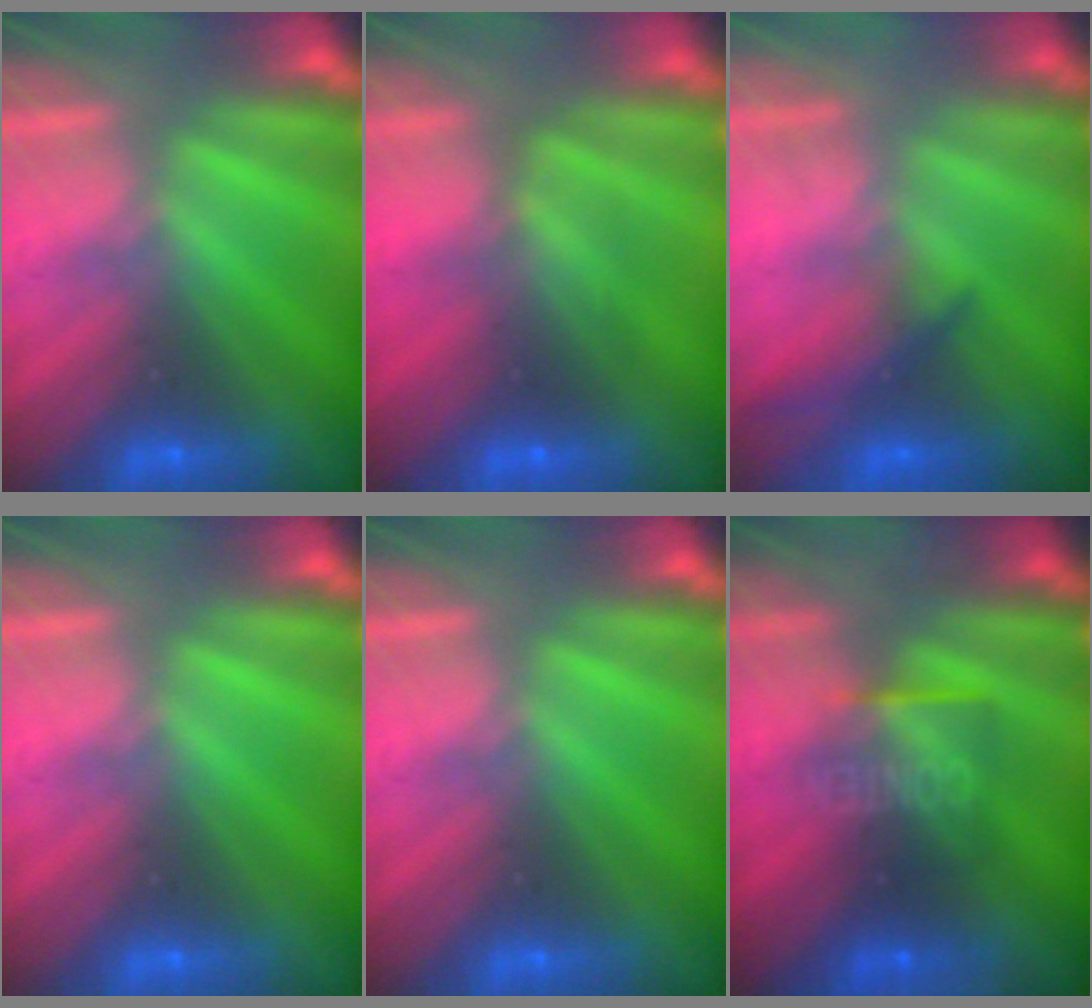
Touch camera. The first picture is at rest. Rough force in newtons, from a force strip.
{"total": 2.6}
{"total": 1.9}
{"total": 0.0}
{"total": 0.0}
{"total": 7.8}